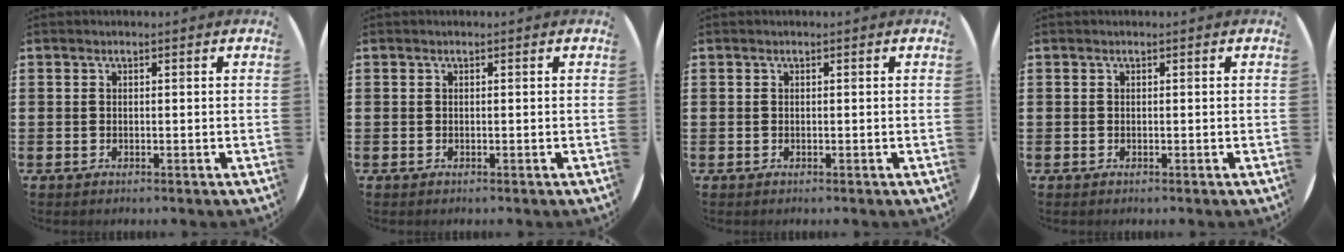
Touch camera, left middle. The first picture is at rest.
{"total": 0.0}
{"total": 0.0}
{"total": 0.0}